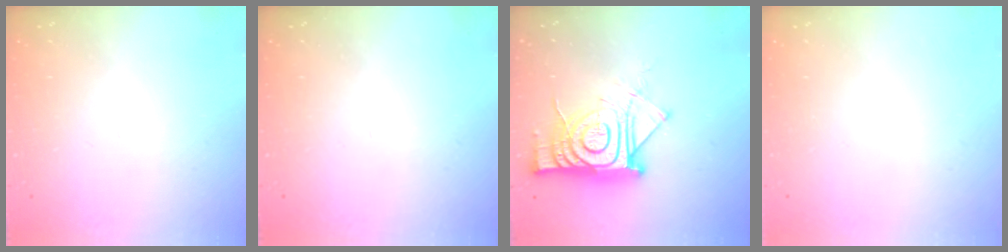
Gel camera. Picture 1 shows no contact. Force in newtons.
{"total": 0.0}
{"total": 16.8, "press": 16.7, "slide": 1.5}
{"total": 1.7, "press": 1.7, "slide": 0.1}